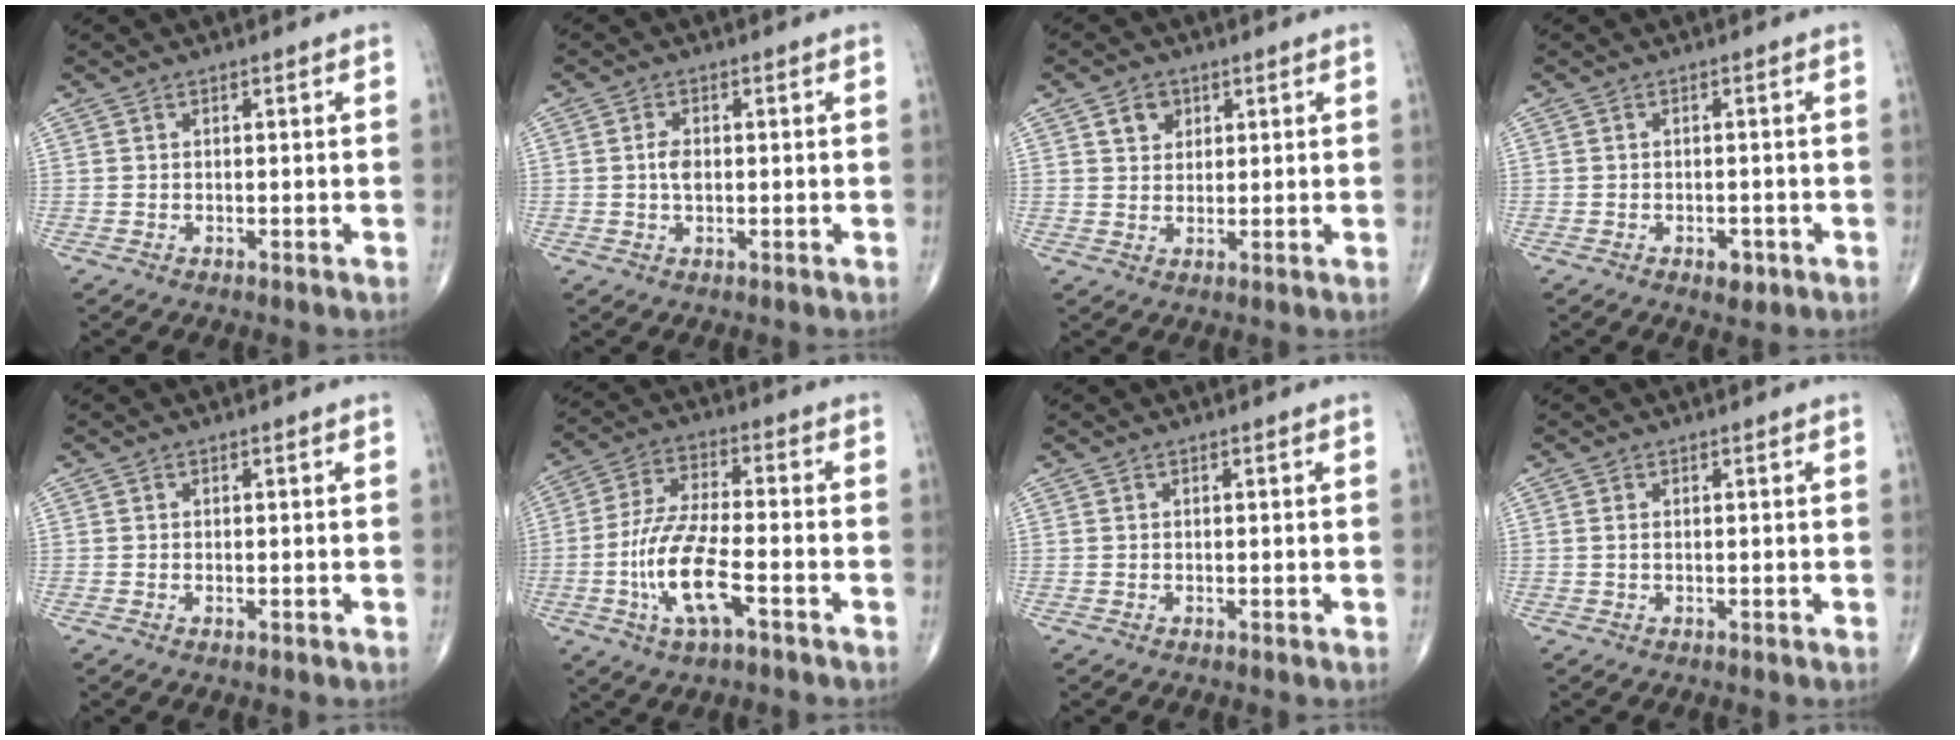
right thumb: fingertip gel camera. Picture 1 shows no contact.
{"total": 2.7, "force": [0.0, 1.6, 2.1], "torque": [-0.038, 0.003, -0.001]}
{"total": 4.0, "force": [1.9, 3.1, 1.6], "torque": [-0.007, -0.009, 0.032]}
{"total": 2.6, "force": [-1.3, 1.6, 1.6], "torque": [-0.013, 0.002, -0.013]}
{"total": 0.6, "force": [-0.2, 0.3, 0.5], "torque": [-0.010, -0.001, -0.004]}
{"total": 12.7, "force": [-4.4, 4.2, 11.1], "torque": [-0.234, 0.023, -0.083]}
{"total": 0.0}
{"total": 0.5, "force": [0.1, 0.2, 0.5], "torque": [-0.017, 0.001, 0.004]}